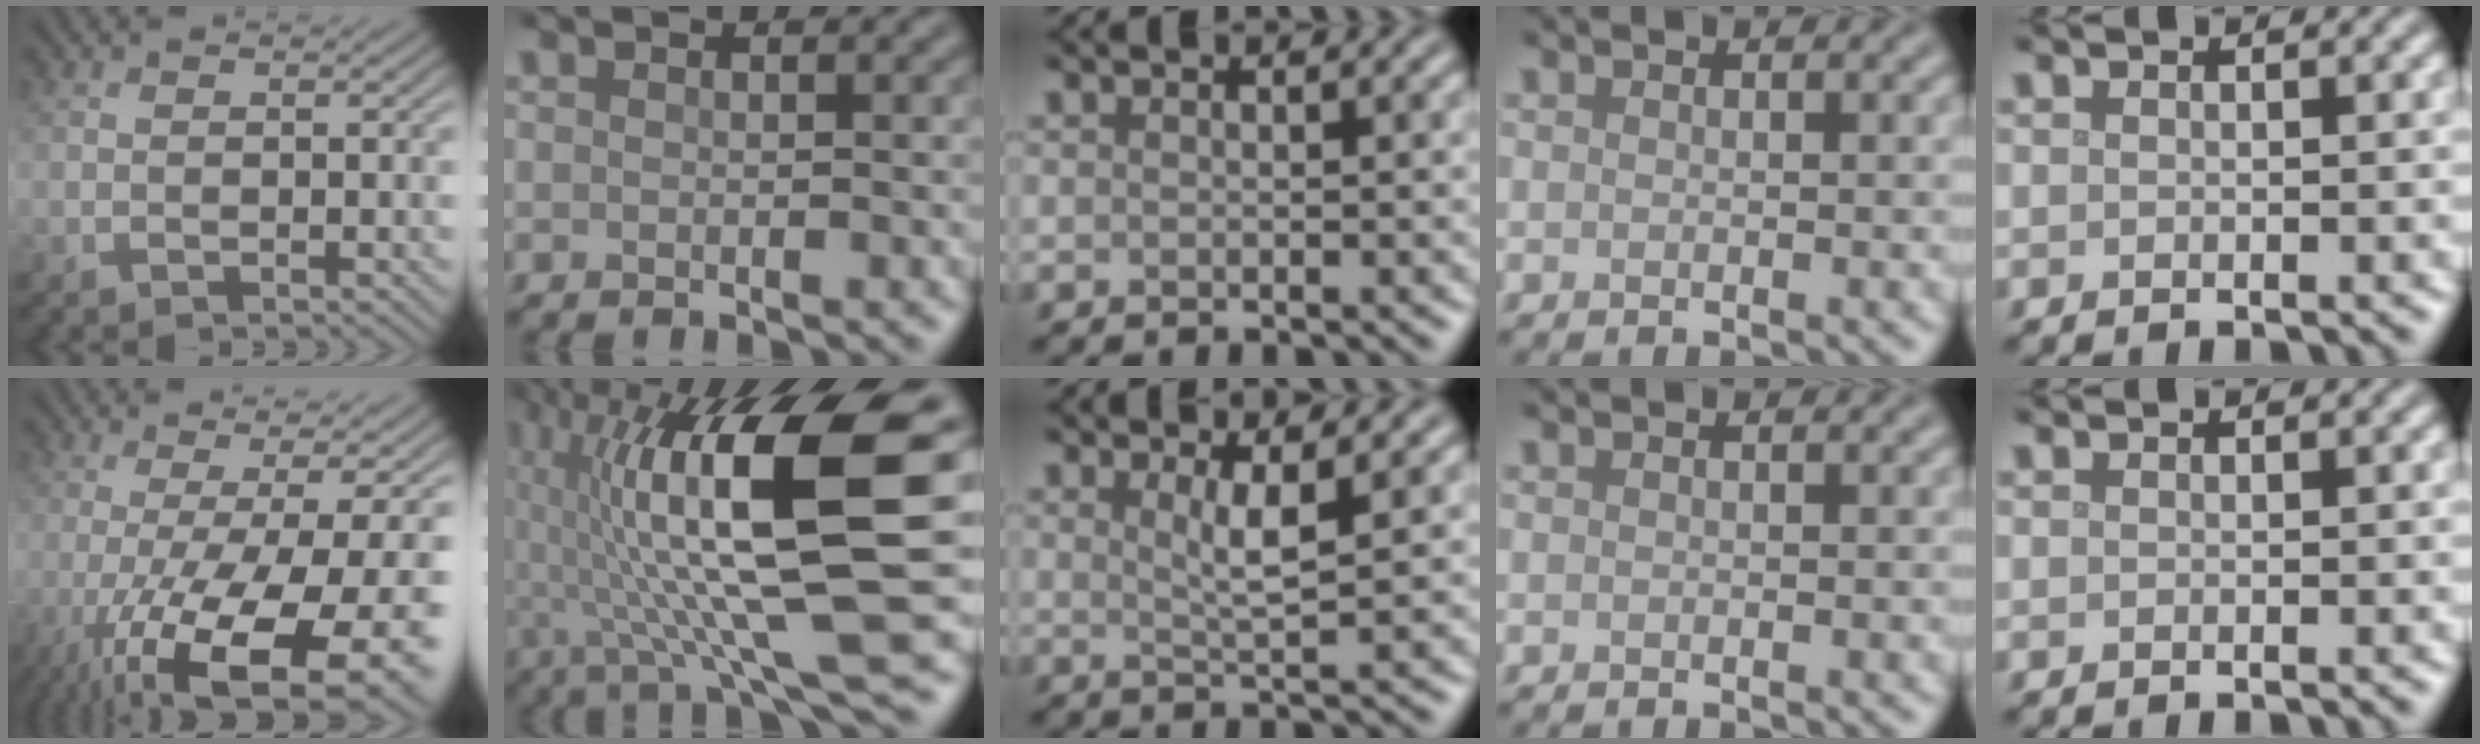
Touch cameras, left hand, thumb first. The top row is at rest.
{"thumb": {"total": 16.6, "force": [-5.4, 4.4, 15.1], "torque": [-0.224, -0.025, -0.078]}, "index": {"total": 15.4, "force": [1.5, 3.8, 14.9], "torque": [-0.261, 0.010, 0.030]}, "middle": {"total": 2.6, "force": [0.9, 0.5, 2.4], "torque": [-0.037, -0.004, 0.016]}}